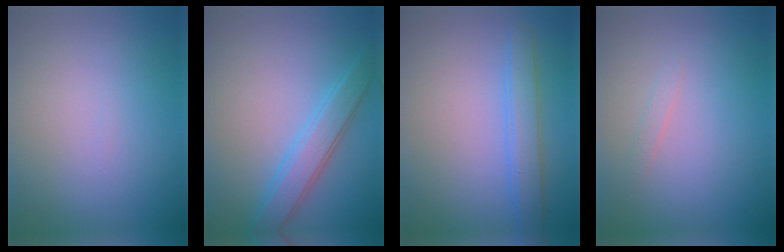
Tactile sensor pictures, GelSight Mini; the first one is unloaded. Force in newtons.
{"total": 3.3, "press": 3.3, "slide": 0.0}
{"total": 2.7, "press": 2.7, "slide": 0.1}
{"total": 0.6, "press": 0.6, "slide": 0.0}